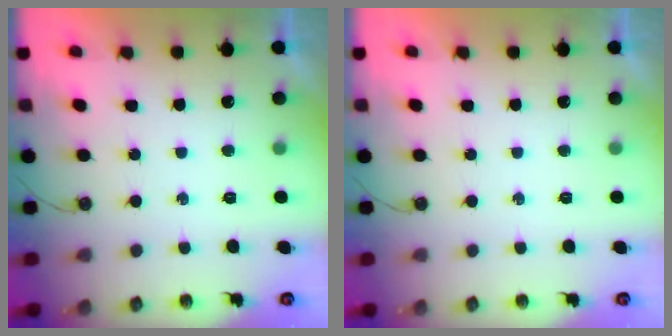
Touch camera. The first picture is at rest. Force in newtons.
{"total": 0.0}